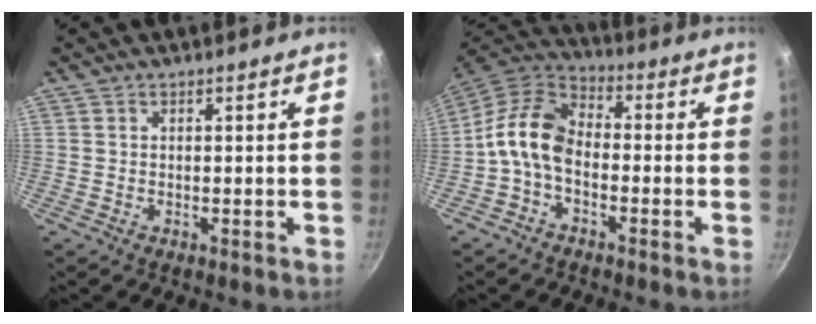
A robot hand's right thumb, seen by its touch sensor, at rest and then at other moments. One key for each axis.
{"total": 10.6, "fx": -2.3, "fy": 6.8, "fz": 7.8, "tx": -0.140, "ty": 0.046, "tz": -0.063}